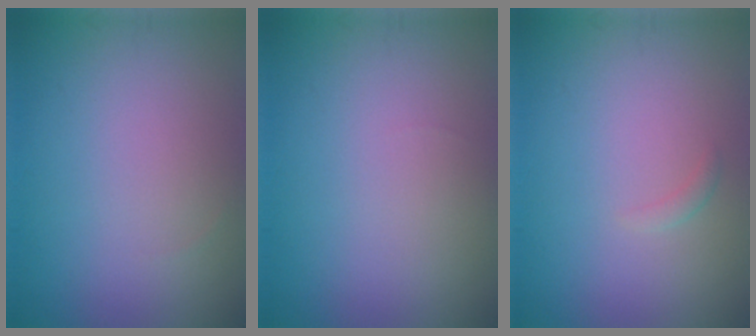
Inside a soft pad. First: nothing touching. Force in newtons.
{"total": 0.0}
{"total": 0.6, "press": 0.6, "slide": 0.0}